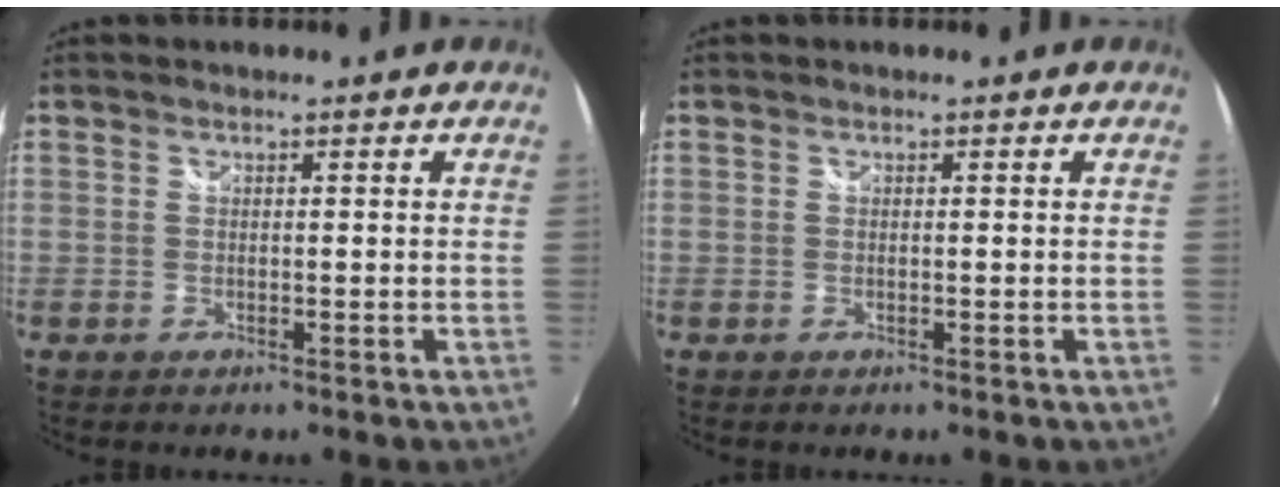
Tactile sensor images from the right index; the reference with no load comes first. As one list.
[{"total": 0.0}]